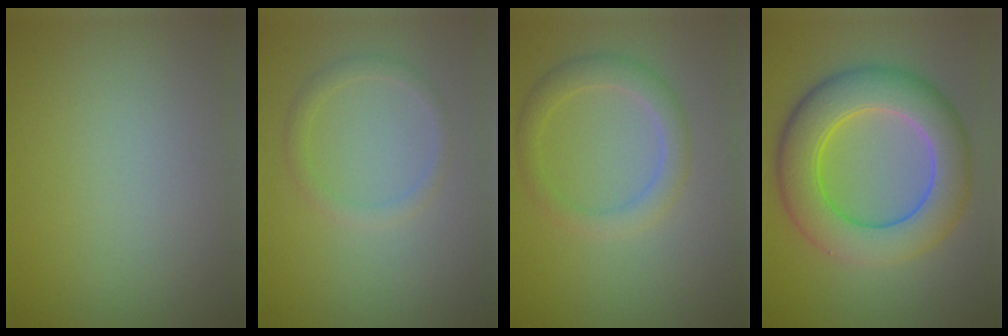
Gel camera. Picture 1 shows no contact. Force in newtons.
{"total": 1.4, "press": 1.4, "slide": 0.1}
{"total": 2.8, "press": 2.8, "slide": 0.1}
{"total": 8.6, "press": 8.6, "slide": 0.1}